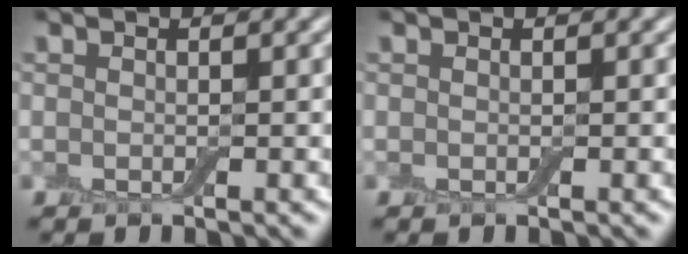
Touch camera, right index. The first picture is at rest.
{"total": 0.0}